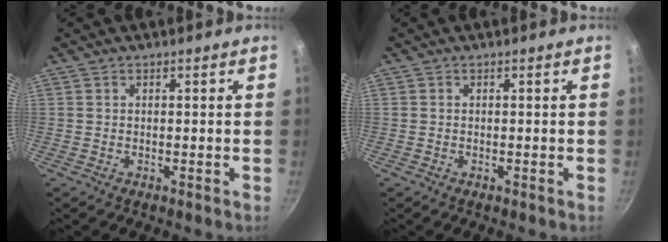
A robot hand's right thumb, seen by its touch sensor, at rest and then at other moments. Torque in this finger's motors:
{"motor_torque": [-0.07, 0.06, 0.03, -0.03, 0.00]}